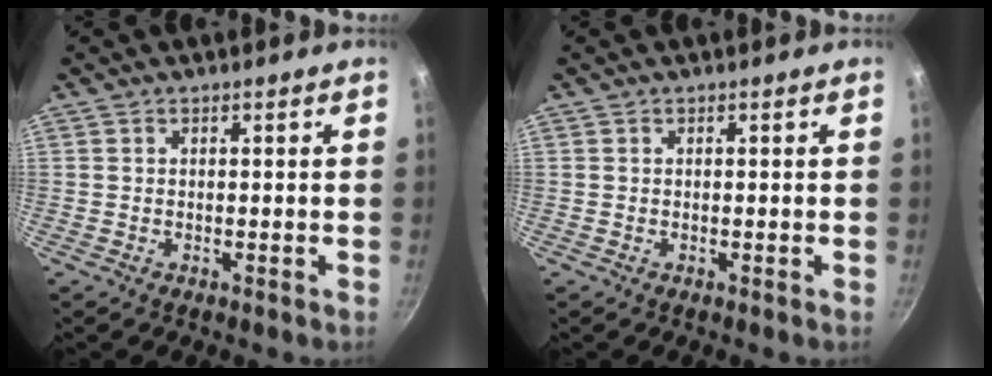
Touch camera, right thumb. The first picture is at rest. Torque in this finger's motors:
{"motor_torque": [0.00, 0.00, -0.20, 0.03, 0.01]}